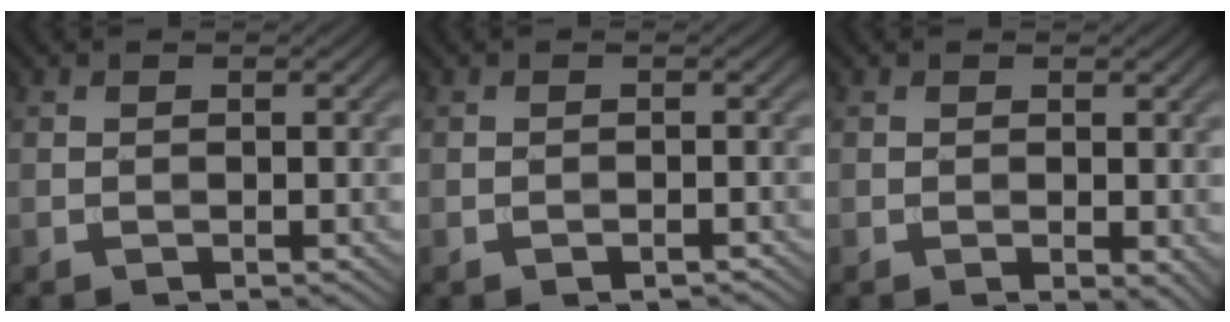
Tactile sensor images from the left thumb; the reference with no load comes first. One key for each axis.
{"total": 1.2, "fx": -0.8, "fy": 0.4, "fz": 0.8, "tx": -0.011, "ty": 0.000, "tz": -0.012}
{"total": 1.7, "fx": -0.2, "fy": 0.7, "fz": 1.5, "tx": -0.022, "ty": -0.007, "tz": -0.001}